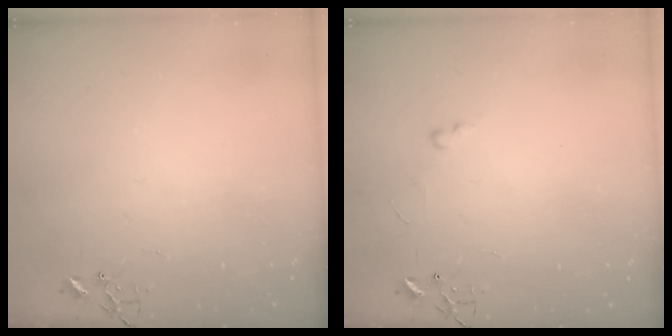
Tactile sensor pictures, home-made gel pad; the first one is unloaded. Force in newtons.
{"total": 2.7, "press": 2.7, "slide": 0.4}